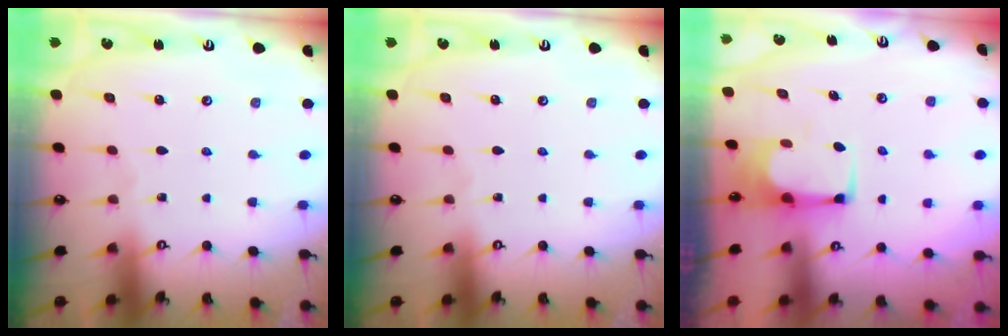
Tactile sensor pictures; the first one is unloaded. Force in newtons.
{"total": 0.0}
{"total": 1.8, "press": 1.7, "slide": 0.3}